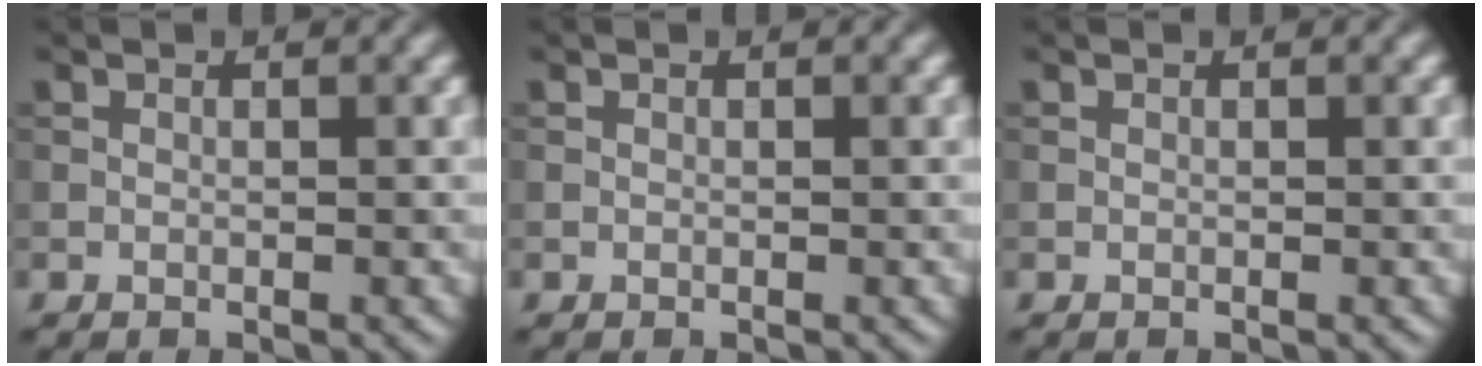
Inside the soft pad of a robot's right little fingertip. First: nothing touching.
{"total": 0.0}
{"total": 0.0}